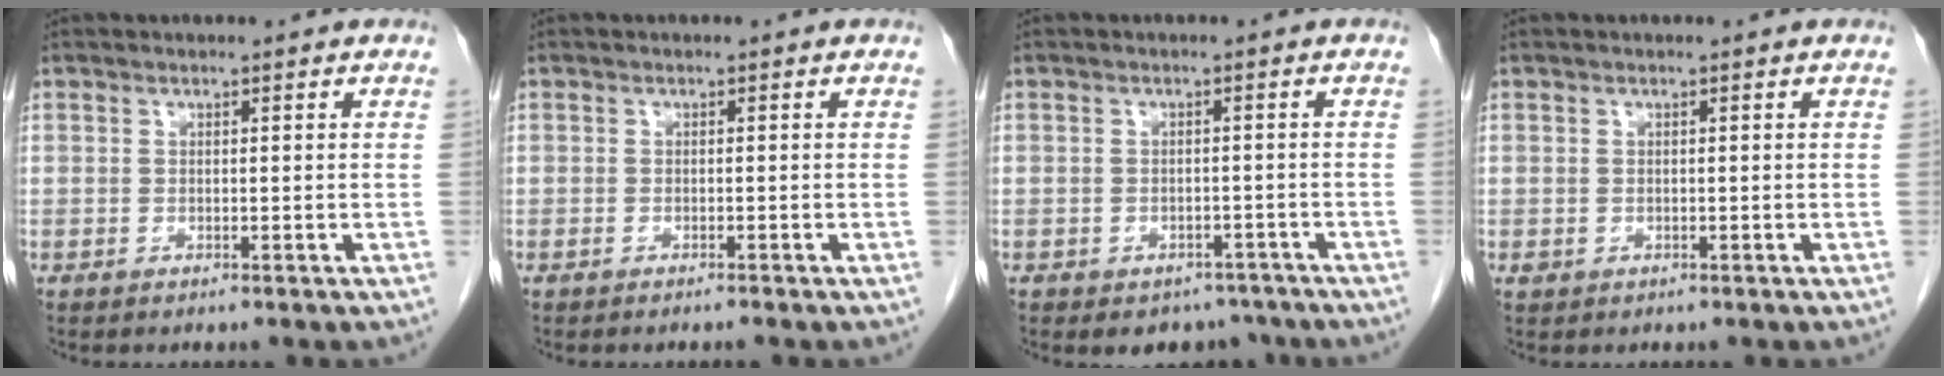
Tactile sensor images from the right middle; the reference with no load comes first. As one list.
[{"total": 0.6, "force": [-0.6, -0.1, 0.3], "torque": [-0.009, -0.001, -0.010]}, {"total": 4.8, "force": [-3.8, 2.8, 0.7], "torque": [0.009, 0.011, -0.045]}, {"total": 0.7, "force": [-0.2, 0.7, 0.3], "torque": [-0.007, 0.001, 0.001]}]